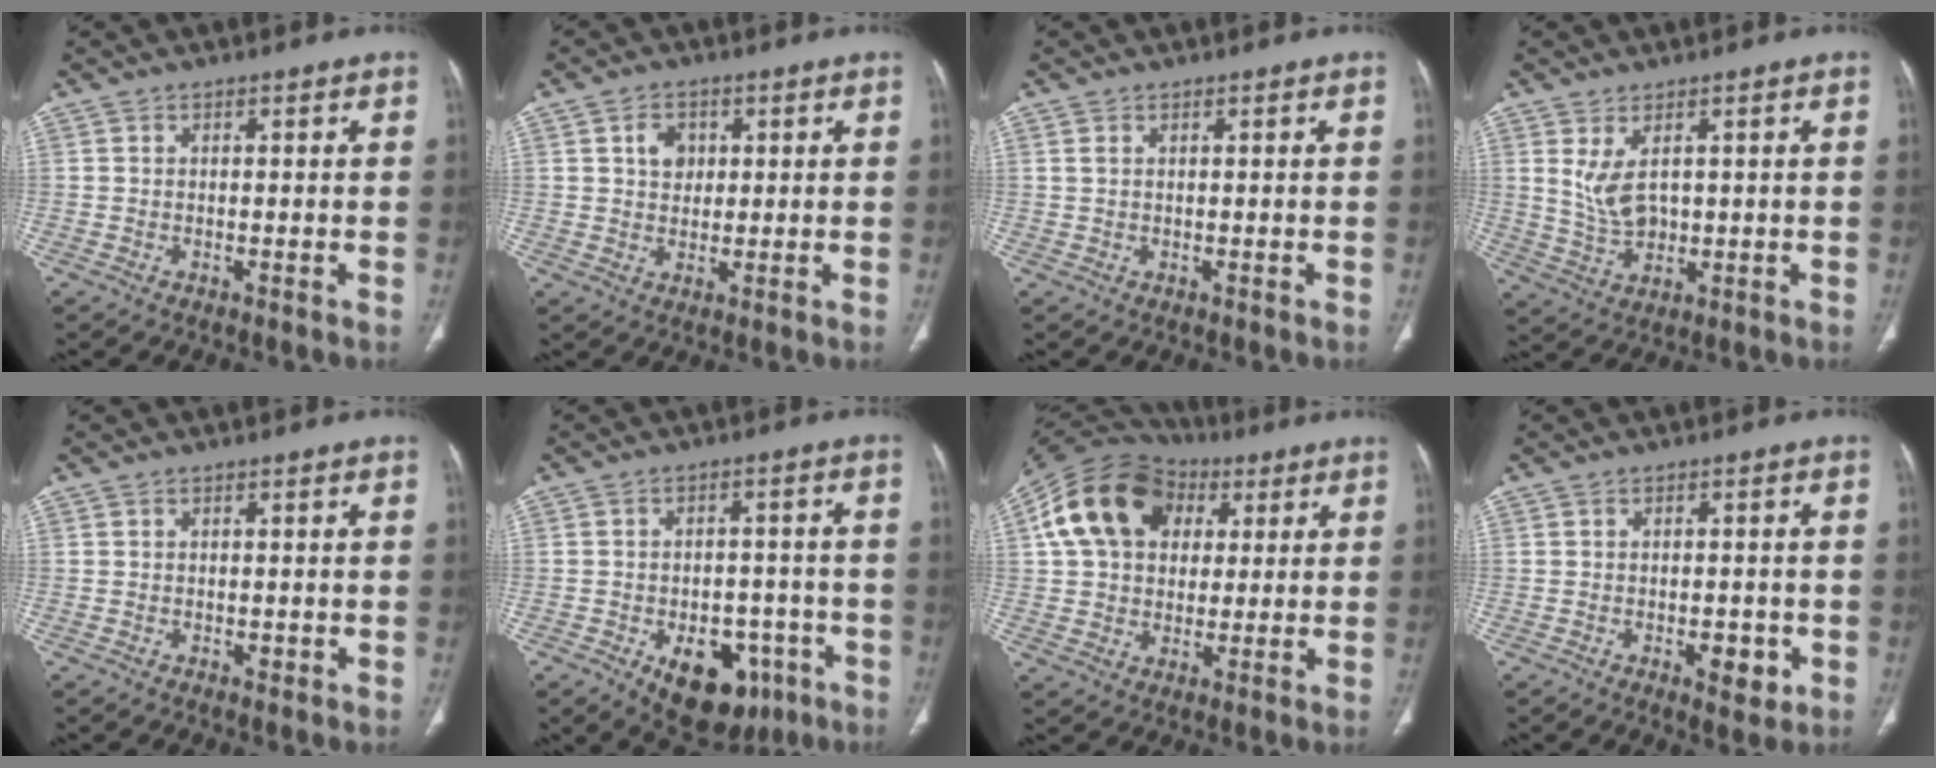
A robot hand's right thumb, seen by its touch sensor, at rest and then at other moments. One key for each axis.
{"total": 4.5, "fx": 1.4, "fy": 3.5, "fz": 2.5, "tx": -0.022, "ty": -0.005, "tz": 0.023}
{"total": 0.8, "fx": 0.5, "fy": 0.3, "fz": 0.6, "tx": -0.015, "ty": 0.008, "tz": 0.015}
{"total": 5.7, "fx": 1.7, "fy": 3.1, "fz": 4.5, "tx": -0.084, "ty": -0.013, "tz": 0.049}
{"total": 0.8, "fx": -0.2, "fy": 0.6, "fz": 0.5, "tx": -0.006, "ty": -0.001, "tz": -0.002}
{"total": 13.4, "fx": -6.1, "fy": 8.3, "fz": 8.6, "tx": -0.083, "ty": 0.029, "tz": -0.073}
{"total": 18.6, "fx": 5.4, "fy": 13.7, "fz": 11.4, "tx": -0.198, "ty": 0.018, "tz": 0.087}
{"total": 4.6, "fx": -1.5, "fy": 2.4, "fz": 3.6, "tx": -0.033, "ty": 0.001, "tz": -0.014}